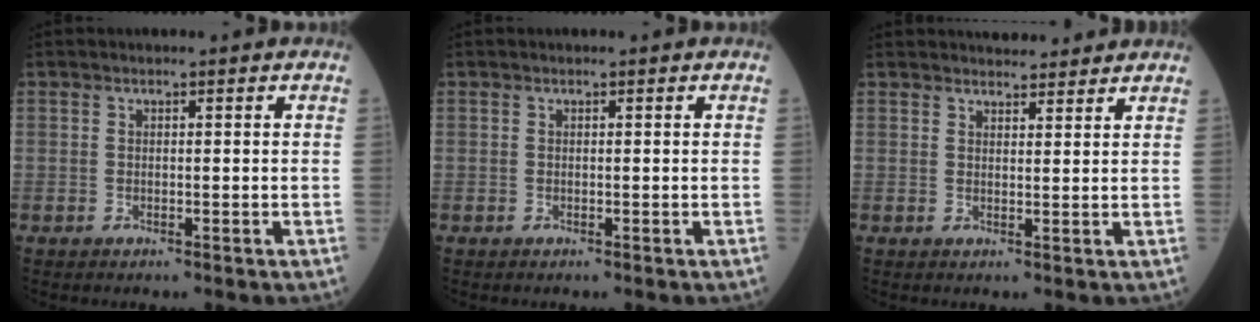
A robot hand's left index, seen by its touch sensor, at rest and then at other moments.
{"total": 0.0}
{"total": 5.2, "force": [4.9, 1.3, 1.1], "torque": [-0.013, 0.015, 0.063]}